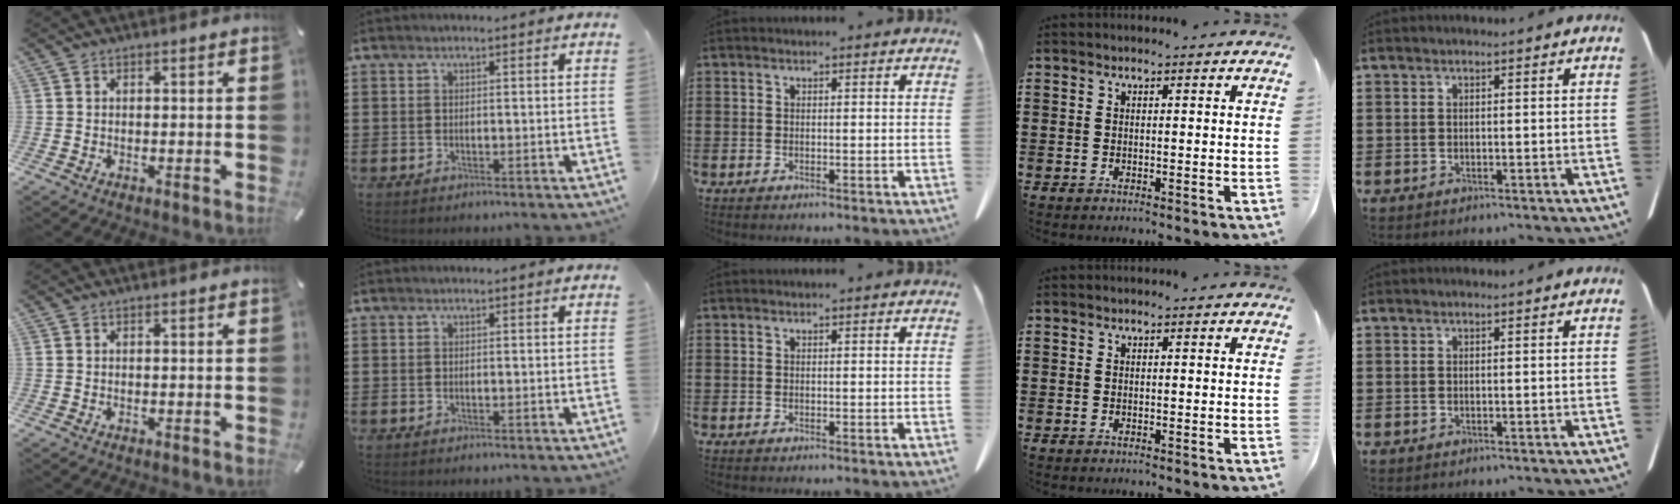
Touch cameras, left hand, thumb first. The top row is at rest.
{}